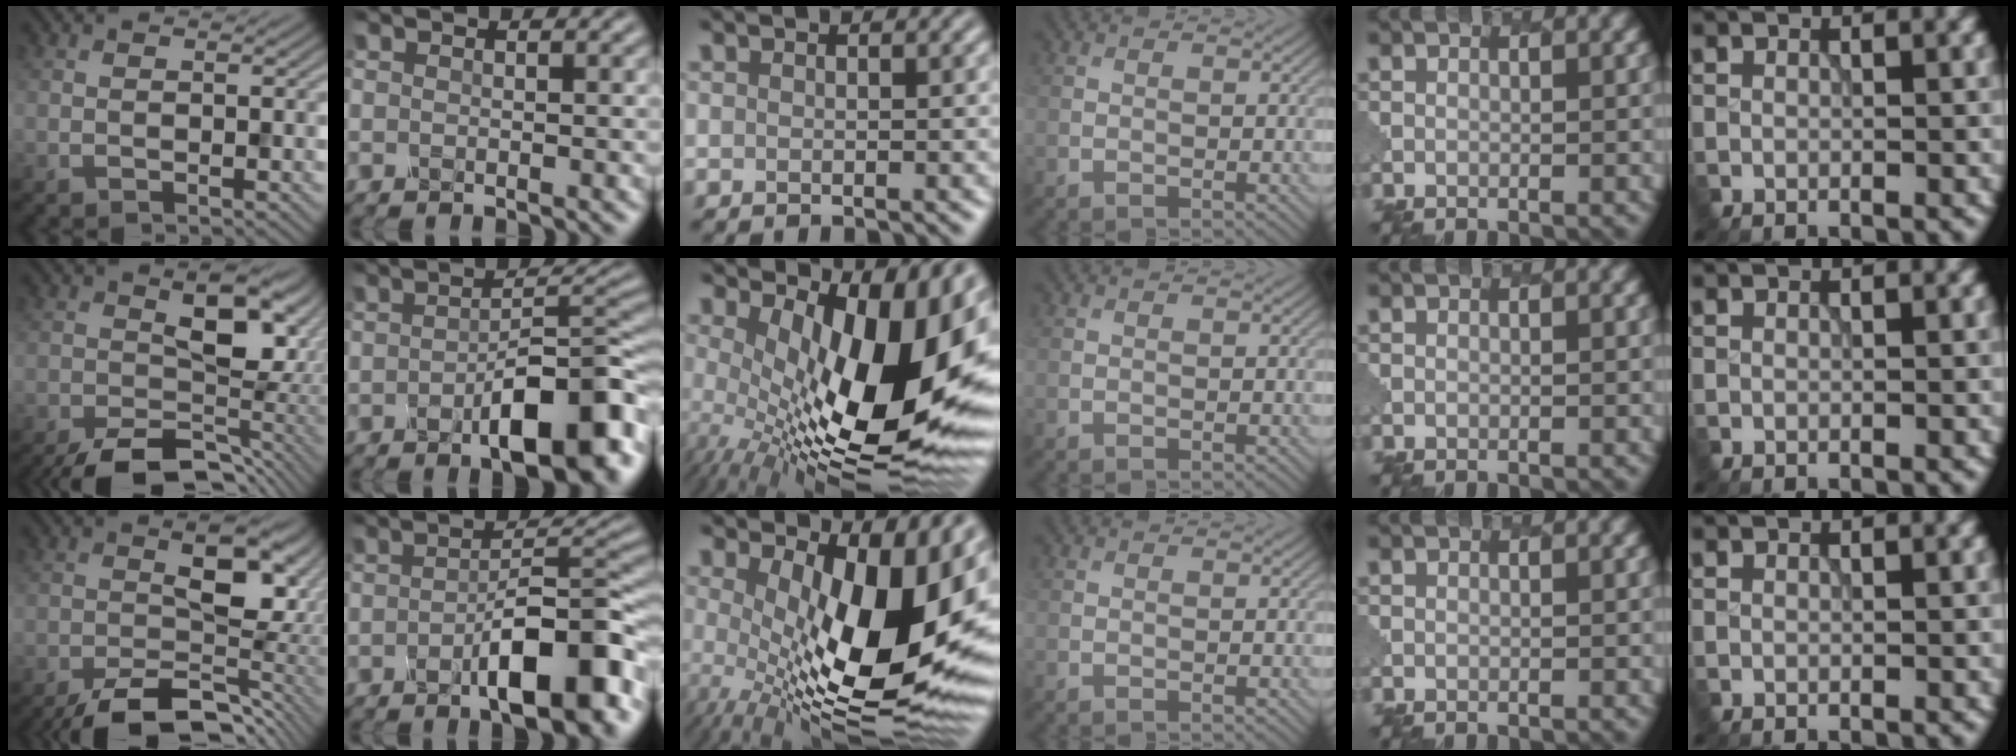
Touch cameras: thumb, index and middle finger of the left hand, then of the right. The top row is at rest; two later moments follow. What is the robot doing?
{"motion": "dispense", "object": "glue stick"}